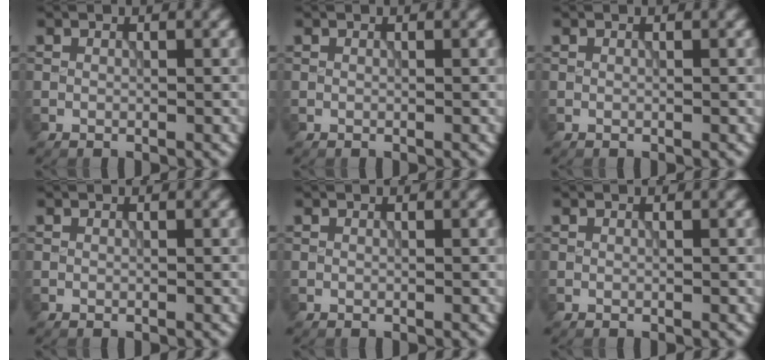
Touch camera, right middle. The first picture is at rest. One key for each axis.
{"total": 0.0}
{"total": 0.0}
{"total": 0.0}
{"total": 0.0}
{"total": 0.0}